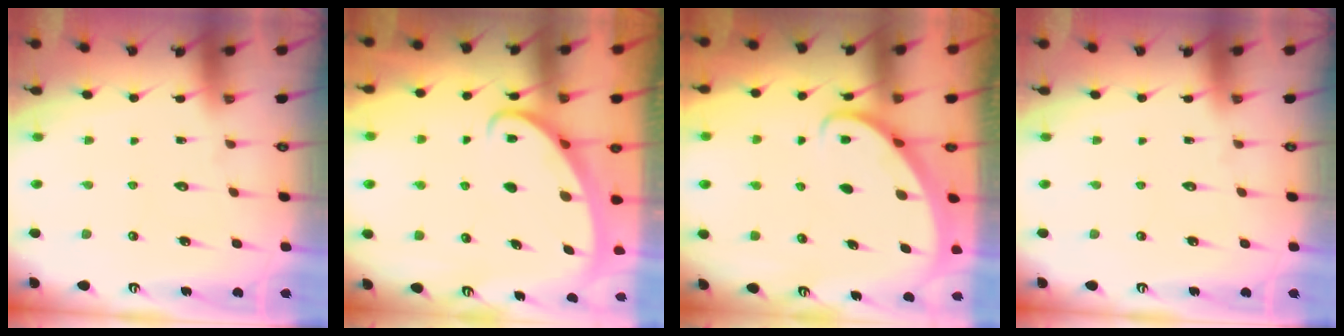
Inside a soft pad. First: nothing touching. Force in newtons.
{"total": 2.5, "press": 2.5, "slide": 0.3}
{"total": 2.8, "press": 2.8, "slide": 0.2}
{"total": 0.0}